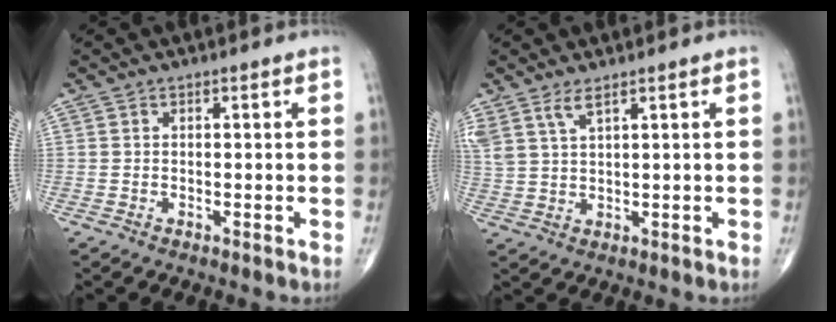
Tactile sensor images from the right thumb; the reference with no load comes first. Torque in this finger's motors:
{"motor_torque": [0.07, 0.08, 0.52, 0.40, 0.05]}